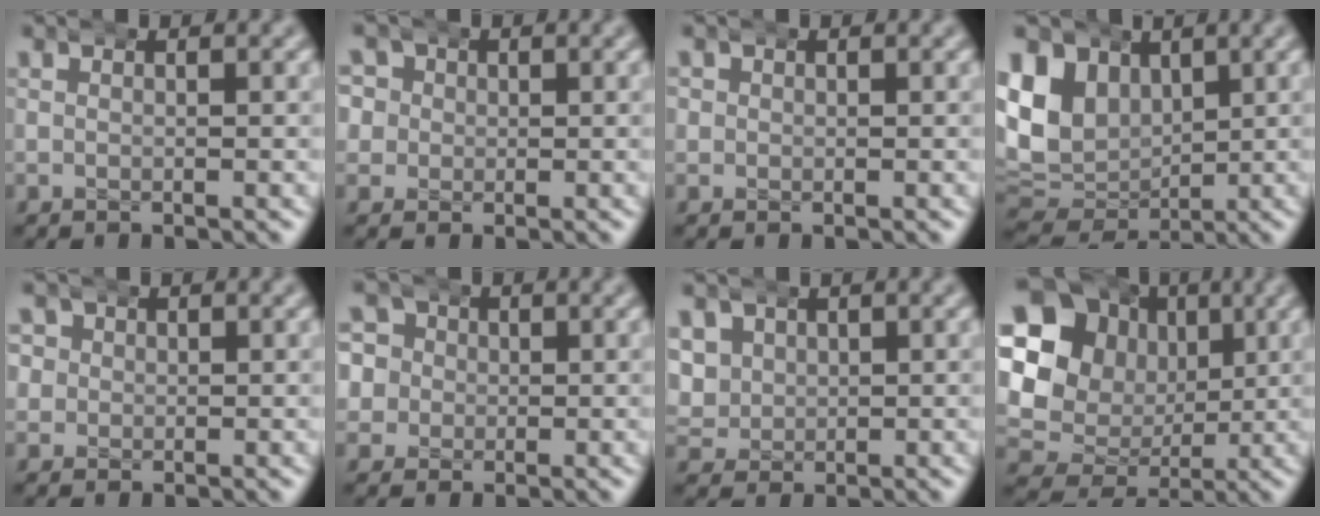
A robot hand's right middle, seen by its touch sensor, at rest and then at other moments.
{"total": 4.8, "force": [0.9, 4.4, 1.7], "torque": [-0.050, -0.005, 0.010]}
{"total": 1.3, "force": [0.2, 1.3, 0.3], "torque": [-0.013, 0.000, 0.003]}
{"total": 12.8, "force": [1.0, 11.0, 6.4], "torque": [-0.145, -0.030, 0.021]}
{"total": 3.0, "force": [0.6, 2.8, 0.9], "torque": [-0.032, -0.004, 0.009]}
{"total": 7.2, "force": [0.9, 6.6, 2.8], "torque": [-0.079, -0.009, 0.008]}
{"total": 5.4, "force": [0.6, 5.0, 1.9], "torque": [-0.064, -0.015, 0.015]}
{"total": 15.7, "force": [2.6, 12.8, 8.7], "torque": [-0.154, -0.002, 0.037]}